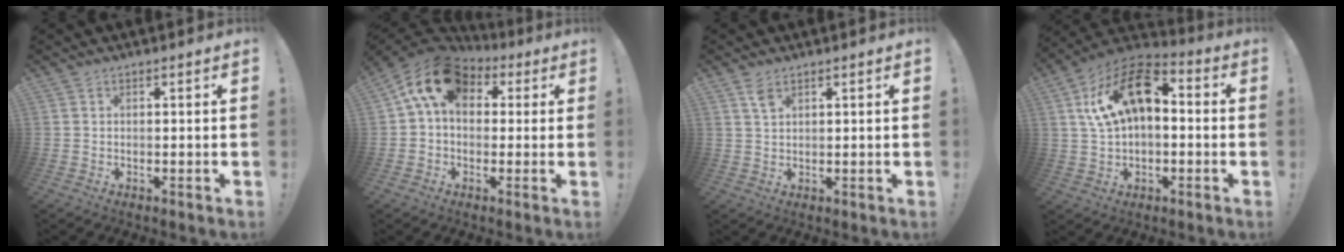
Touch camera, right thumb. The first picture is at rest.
{"total": 14.9, "force": [5.0, 9.7, 10.1], "torque": [-0.179, -0.001, 0.095]}
{"total": 3.5, "force": [2.0, 1.5, 2.3], "torque": [-0.035, -0.006, 0.034]}
{"total": 17.0, "force": [4.3, 10.1, 12.9], "torque": [-0.216, 0.002, 0.079]}